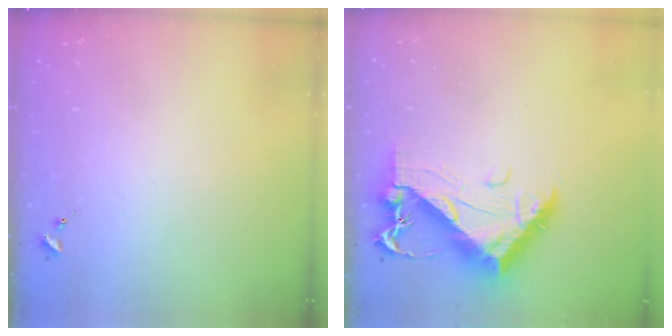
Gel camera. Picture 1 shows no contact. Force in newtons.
{"total": 12.7, "press": 12.6, "slide": 1.1}